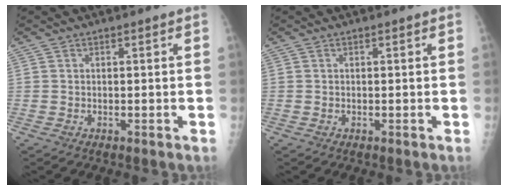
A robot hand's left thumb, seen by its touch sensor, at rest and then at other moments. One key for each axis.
{"total": 0.0}